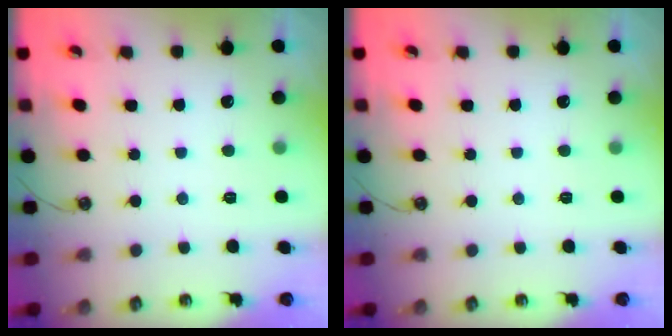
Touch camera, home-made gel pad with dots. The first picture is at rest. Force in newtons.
{"total": 0.0}